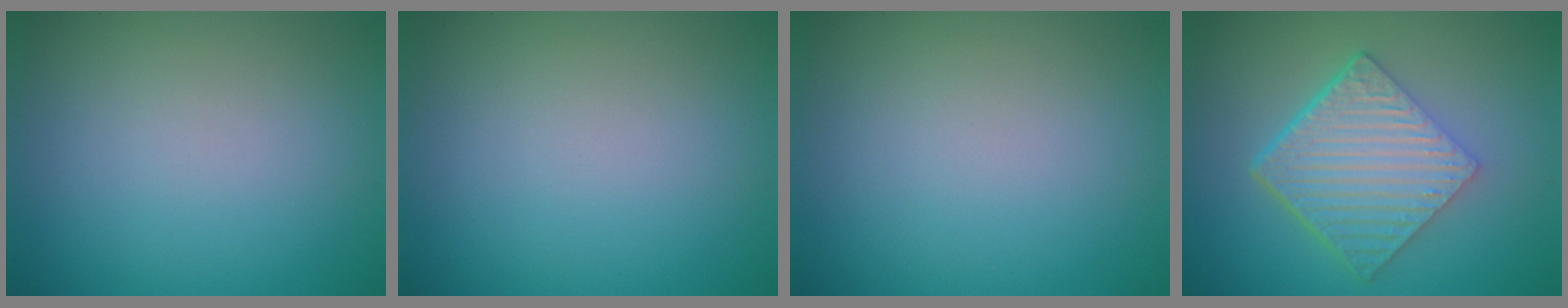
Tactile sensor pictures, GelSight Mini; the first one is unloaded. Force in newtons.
{"total": 0.0}
{"total": 0.0}
{"total": 6.7, "press": 4.7, "slide": 4.8}